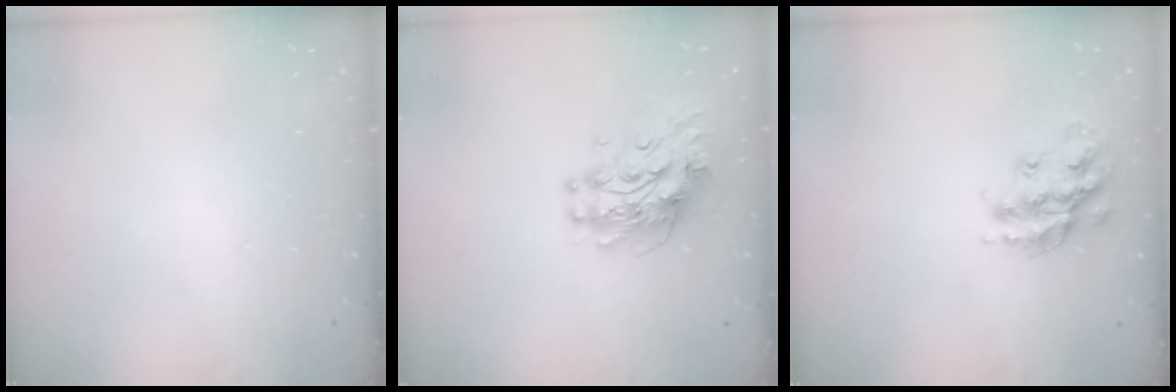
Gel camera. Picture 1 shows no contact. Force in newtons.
{"total": 11.2, "press": 11.2, "slide": 0.9}
{"total": 16.3, "press": 16.3, "slide": 0.8}